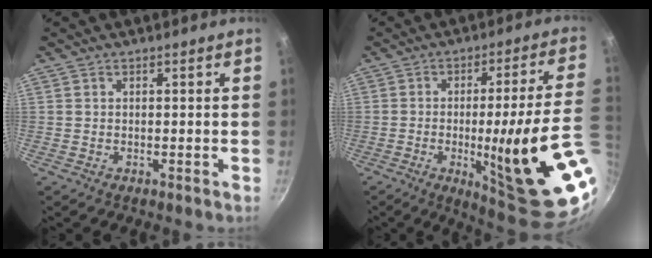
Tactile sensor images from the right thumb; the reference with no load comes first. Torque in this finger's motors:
{"motor_torque": [2.50, 2.51, 2.16, -0.60, 0.16]}